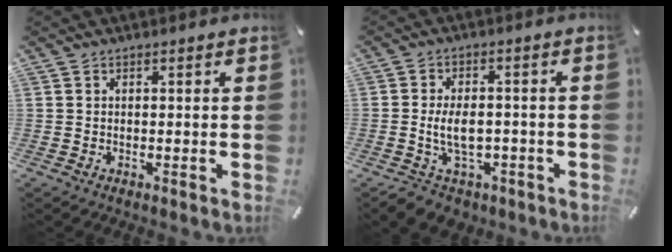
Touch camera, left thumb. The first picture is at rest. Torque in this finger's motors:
{"motor_torque": [0.17, 0.47, 0.16, 0.13, 0.04]}